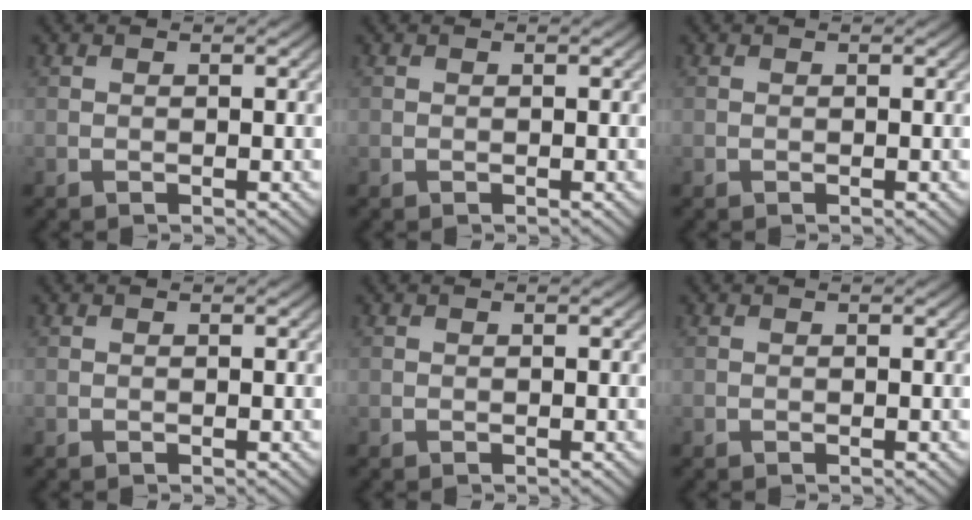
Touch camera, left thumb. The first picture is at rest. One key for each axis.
{"total": 0.0}
{"total": 0.0}
{"total": 0.0}
{"total": 0.0}
{"total": 0.0}